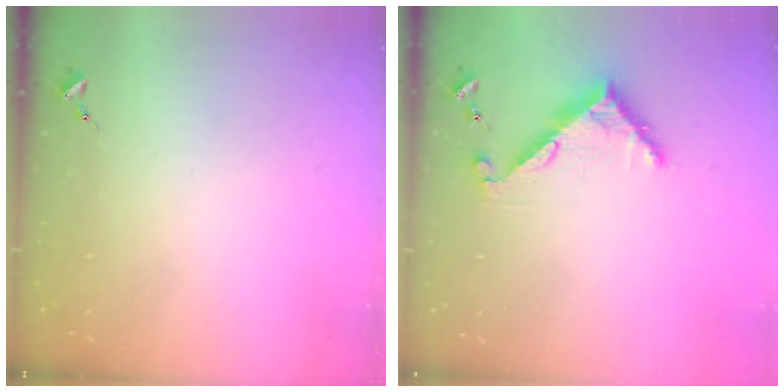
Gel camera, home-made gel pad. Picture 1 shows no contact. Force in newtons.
{"total": 7.3, "press": 7.3, "slide": 0.6}